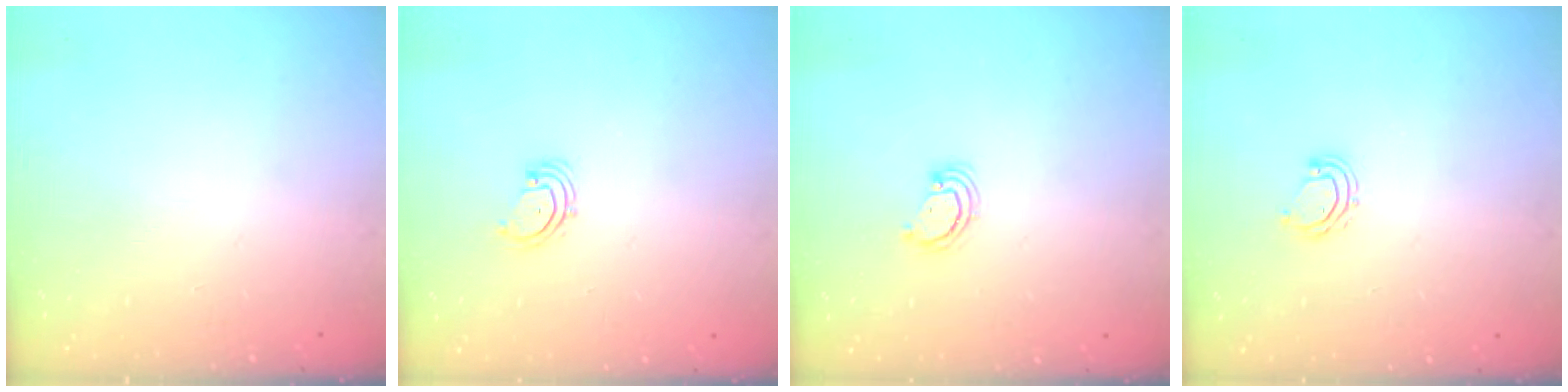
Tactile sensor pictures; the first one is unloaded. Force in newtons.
{"total": 2.3, "press": 2.3, "slide": 0.5}
{"total": 2.9, "press": 2.8, "slide": 0.3}
{"total": 4.5, "press": 4.4, "slide": 0.4}